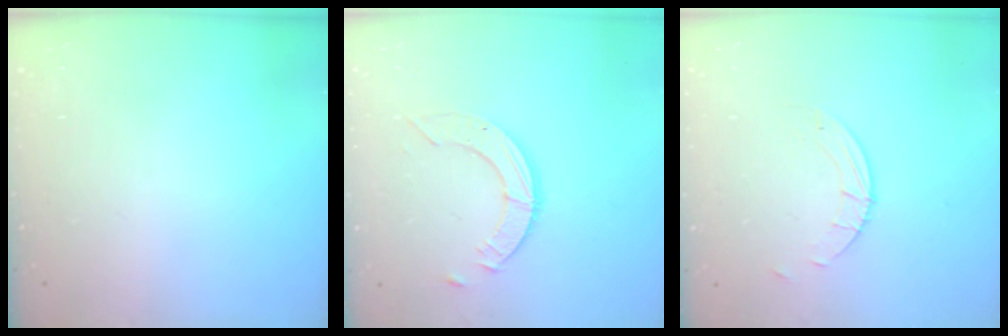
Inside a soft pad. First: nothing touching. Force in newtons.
{"total": 4.2, "press": 4.2, "slide": 0.2}
{"total": 2.7, "press": 2.7, "slide": 0.3}